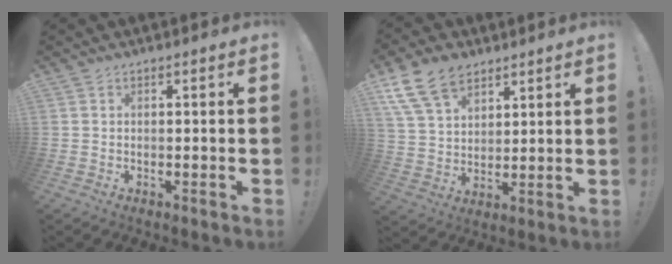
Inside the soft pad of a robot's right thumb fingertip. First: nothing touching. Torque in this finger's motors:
{"motor_torque": [0.15, 0.18, 0.39, 0.16, 0.05]}